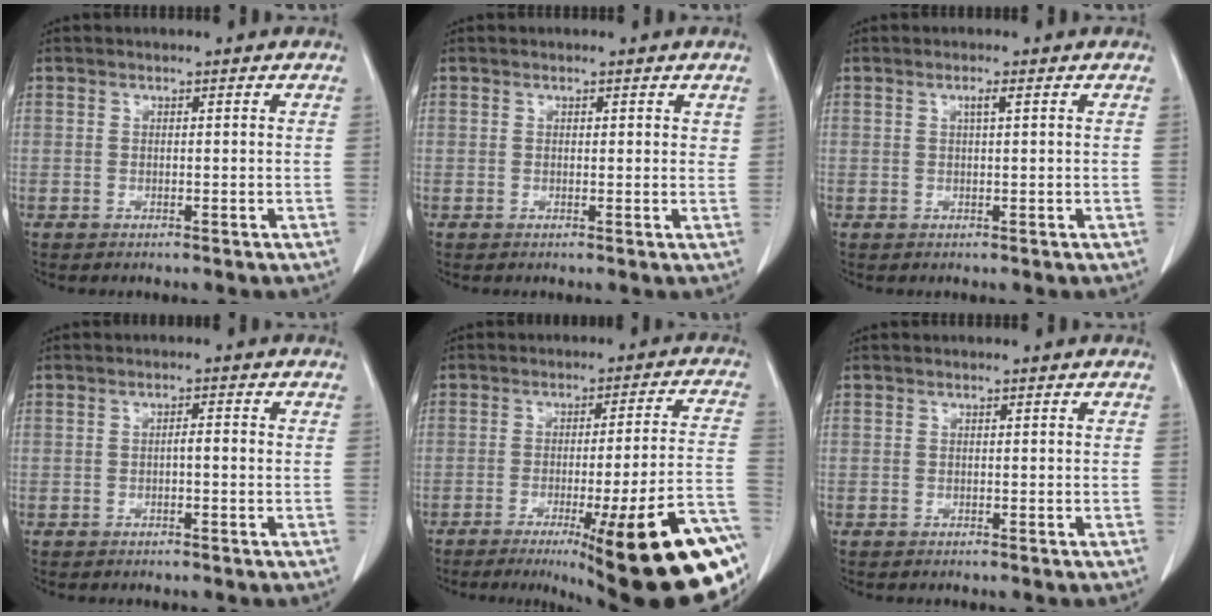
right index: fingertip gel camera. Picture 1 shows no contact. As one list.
[{"total": 1.1, "force": [0.7, 0.6, 0.6], "torque": [0.001, -0.002, 0.004]}, {"total": 1.2, "force": [0.5, 0.0, 1.1], "torque": [-0.019, 0.002, 0.007]}, {"total": 1.5, "force": [-0.3, 0.2, 1.4], "torque": [-0.023, 0.003, -0.004]}, {"total": 25.2, "force": [-13.6, 1.6, 21.2], "torque": [-0.175, -0.005, -0.189]}, {"total": 0.0}]